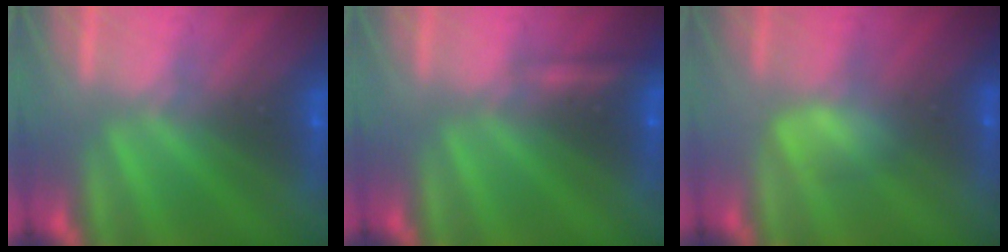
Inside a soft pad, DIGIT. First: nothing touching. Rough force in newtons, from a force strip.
{"total": 2.2}
{"total": 2.6}